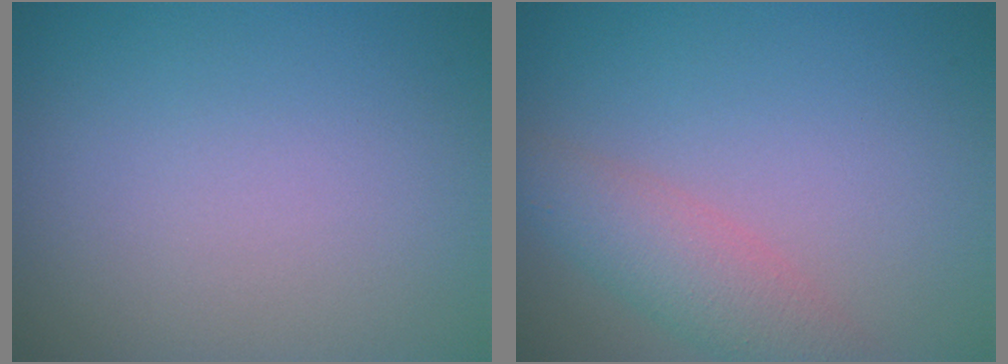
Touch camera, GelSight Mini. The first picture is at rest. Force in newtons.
{"total": 3.8, "press": 3.8, "slide": 0.1}